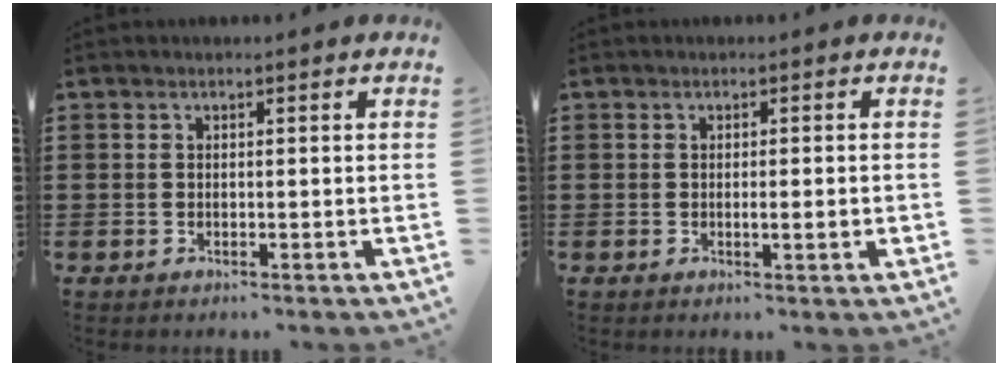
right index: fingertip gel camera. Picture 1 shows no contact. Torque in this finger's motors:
{"motor_torque": [0.95, 0.34, 0.02, 0.02]}